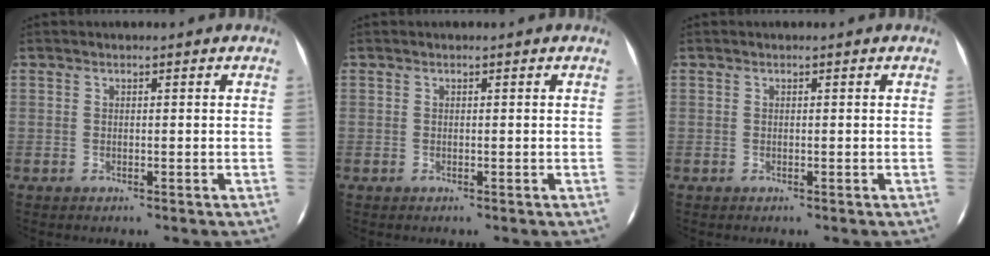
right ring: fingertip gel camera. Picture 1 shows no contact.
{"total": 0.0}
{"total": 0.0}